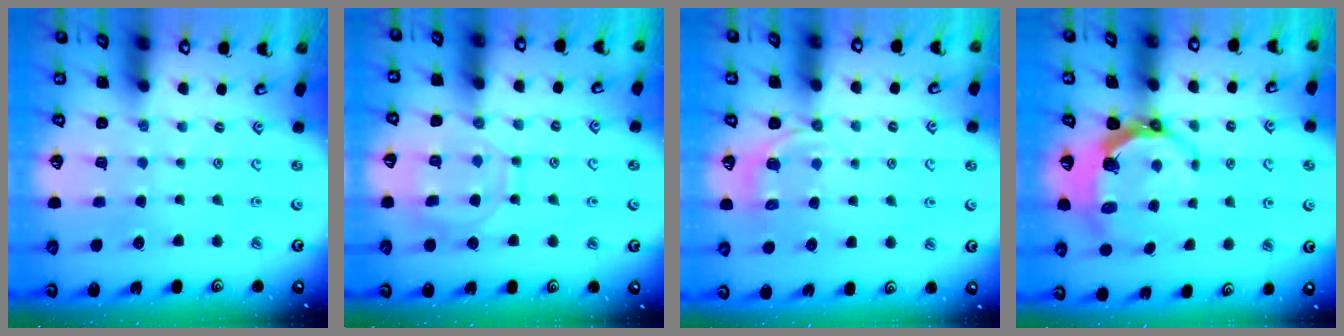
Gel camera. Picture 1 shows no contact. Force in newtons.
{"total": 10.5, "press": 10.4, "slide": 1.0}
{"total": 2.8, "press": 2.1, "slide": 1.8}
{"total": 7.0, "press": 5.5, "slide": 4.3}